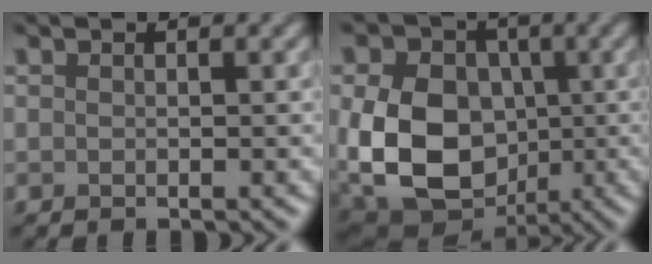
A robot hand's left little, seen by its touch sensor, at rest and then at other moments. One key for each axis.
{"total": 14.1, "fx": -1.1, "fy": 10.8, "fz": 9.1, "tx": -0.161, "ty": -0.012, "tz": -0.036}